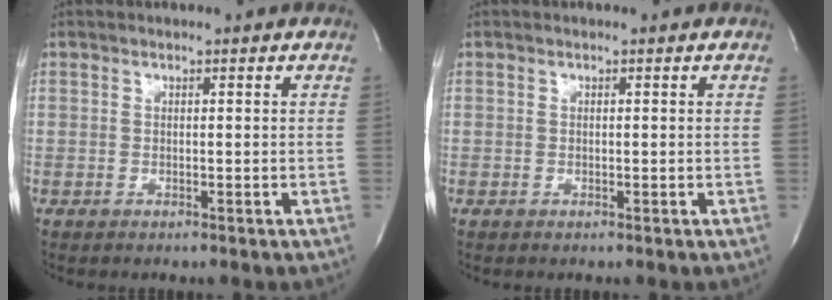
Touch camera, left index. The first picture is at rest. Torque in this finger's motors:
{"motor_torque": [-0.61, 0.47, -0.04, -0.01]}